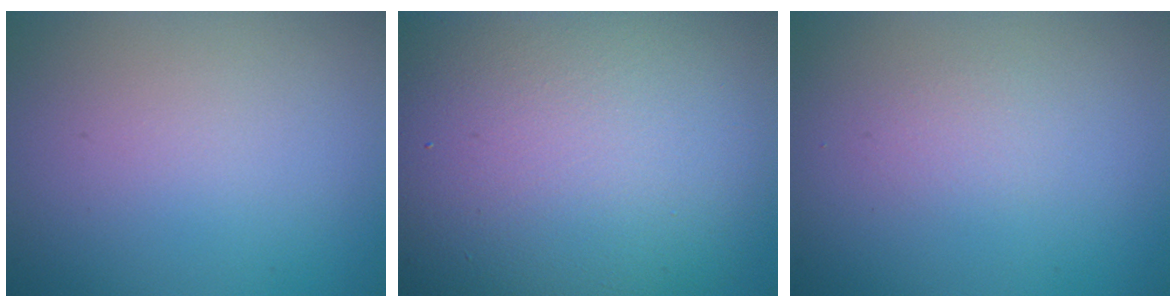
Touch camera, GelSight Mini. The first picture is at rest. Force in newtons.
{"total": 16.6, "press": 16.6, "slide": 0.4}
{"total": 0.9, "press": 0.9, "slide": 0.1}